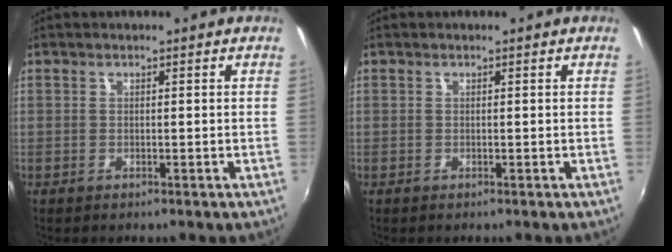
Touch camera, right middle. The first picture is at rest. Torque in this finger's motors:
{"motor_torque": [0.19, -0.16, 0.05, 0.01]}